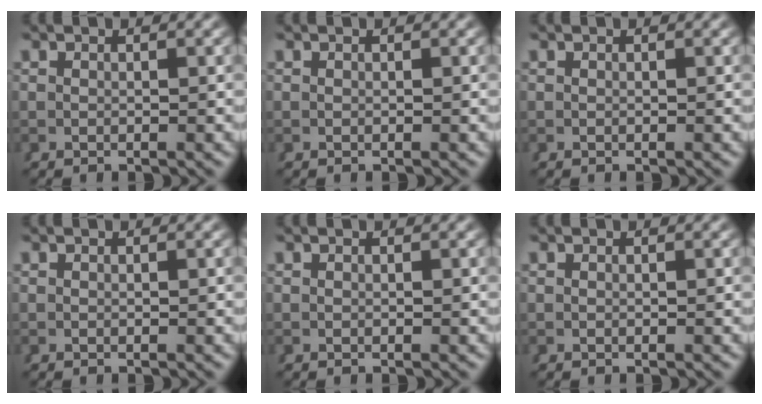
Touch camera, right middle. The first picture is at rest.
{"total": 0.0}
{"total": 0.0}
{"total": 0.0}
{"total": 0.0}
{"total": 0.0}